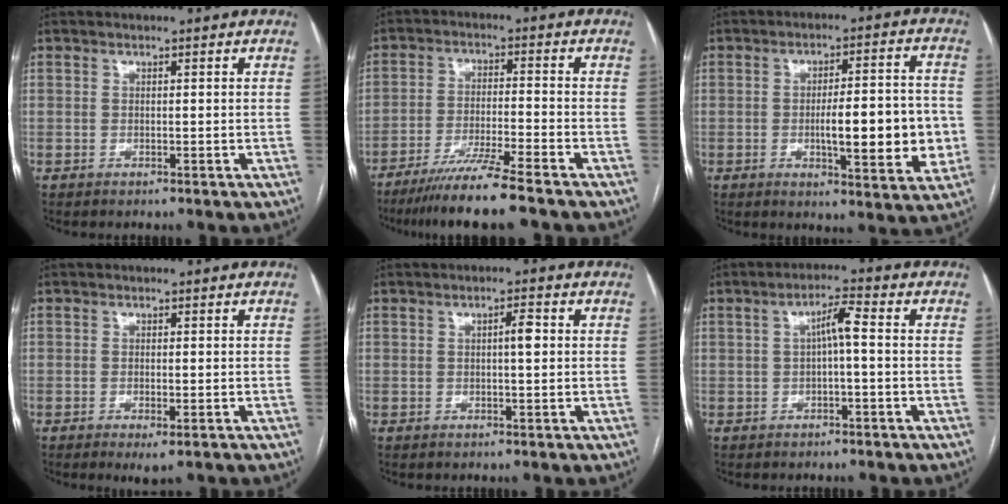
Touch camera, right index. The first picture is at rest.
{"total": 9.9, "force": [-7.9, -1.0, 5.8], "torque": [-0.091, -0.033, -0.137]}
{"total": 12.9, "force": [-2.0, 2.9, 12.4], "torque": [-0.174, 0.009, -0.023]}
{"total": 2.6, "force": [-1.4, 0.6, 2.1], "torque": [-0.030, -0.005, -0.017]}
{"total": 2.3, "force": [0.3, 0.4, 2.3], "torque": [-0.037, 0.004, 0.004]}
{"total": 3.8, "force": [0.0, 0.5, 3.8], "torque": [-0.063, 0.017, 0.000]}